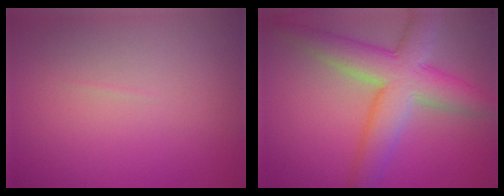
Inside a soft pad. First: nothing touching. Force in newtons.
{"total": 7.8, "press": 7.8, "slide": 0.5}